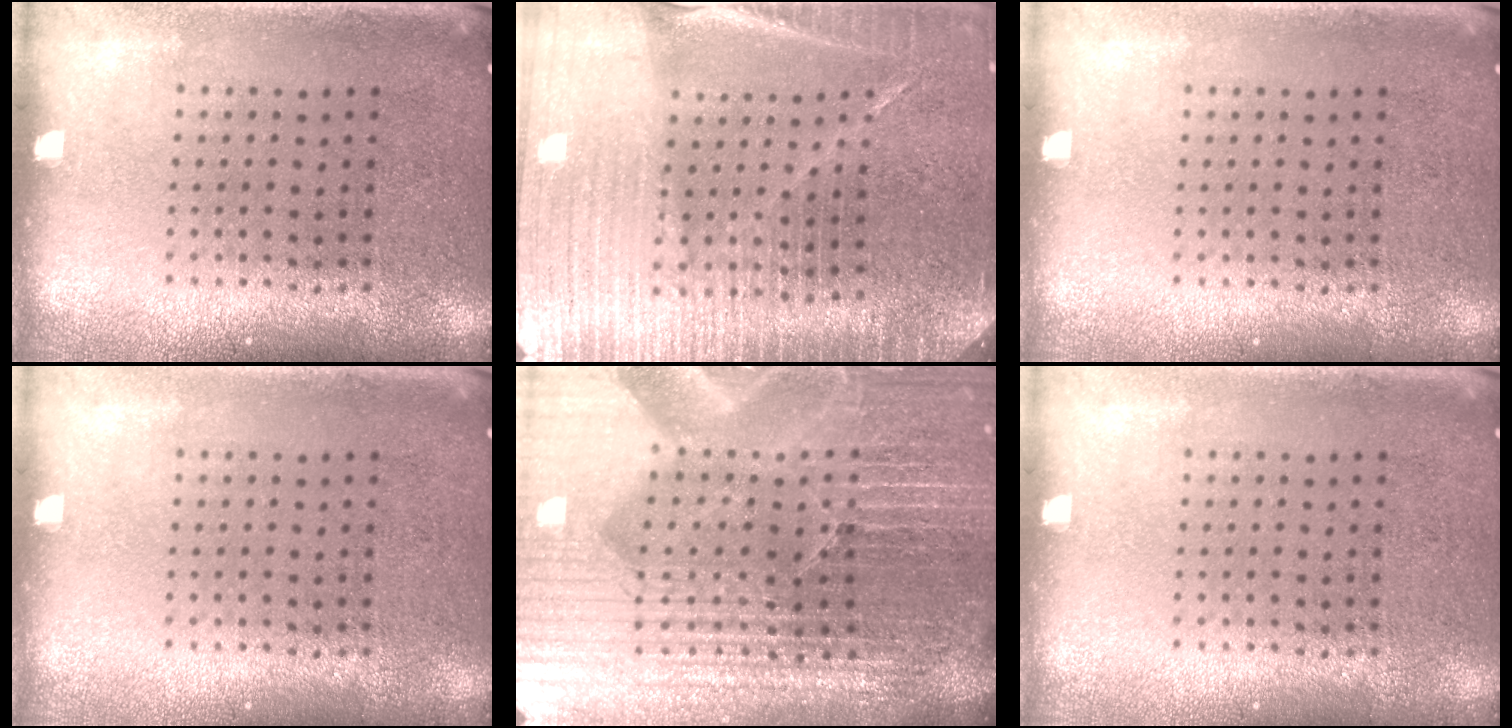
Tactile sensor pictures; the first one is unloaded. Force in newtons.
{"total": 4.7, "press": 4.4, "slide": 1.8}
{"total": 0.0}
{"total": 0.0}
{"total": 7.0, "press": 6.2, "slide": 3.4}
{"total": 0.0}